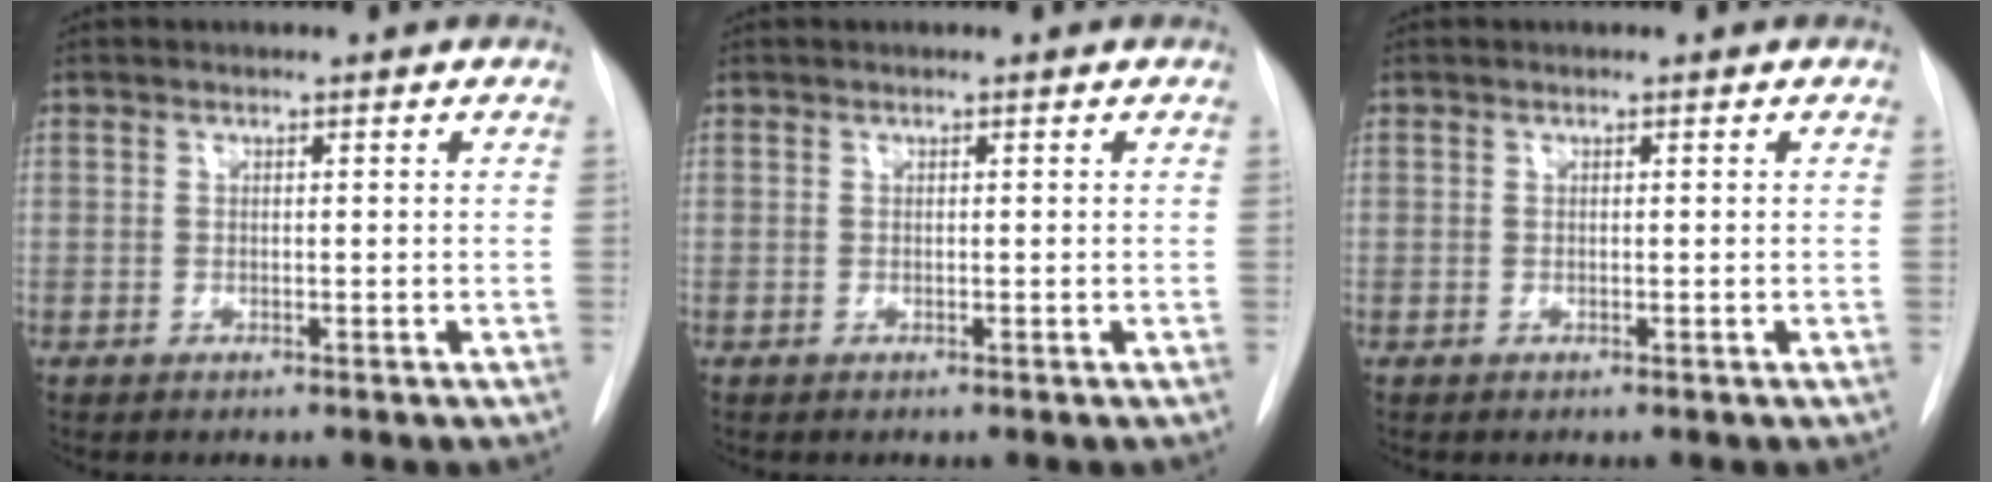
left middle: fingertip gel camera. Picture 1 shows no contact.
{"total": 0.0}
{"total": 0.0}